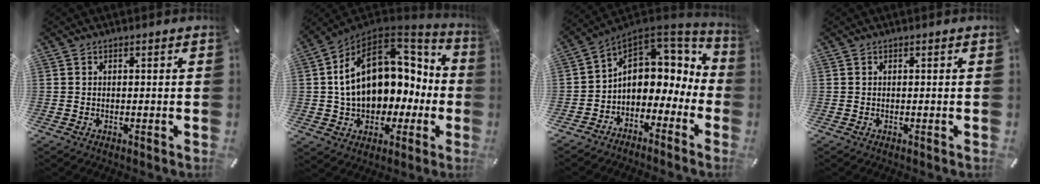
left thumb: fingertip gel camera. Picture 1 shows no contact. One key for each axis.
{"total": 21.4, "fx": 3.2, "fy": 15.0, "fz": 14.9, "tx": -0.256, "ty": -0.005, "tz": 0.062}
{"total": 9.7, "fx": 1.5, "fy": 8.0, "fz": 5.3, "tx": -0.085, "ty": -0.025, "tz": 0.029}
{"total": 0.0}